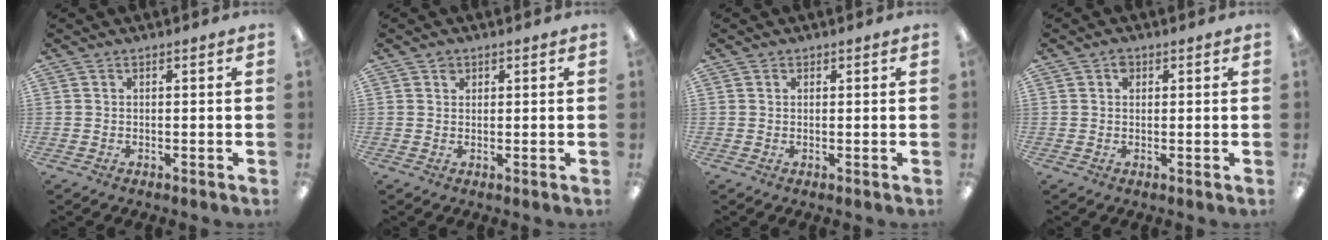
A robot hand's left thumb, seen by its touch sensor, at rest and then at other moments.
{"total": 1.7, "force": [0.9, 1.3, 0.5], "torque": [-0.004, -0.001, 0.015]}
{"total": 0.7, "force": [0.4, 0.6, 0.1], "torque": [-0.002, 0.003, 0.007]}
{"total": 1.9, "force": [0.8, 1.5, 0.9], "torque": [-0.012, 0.000, 0.013]}